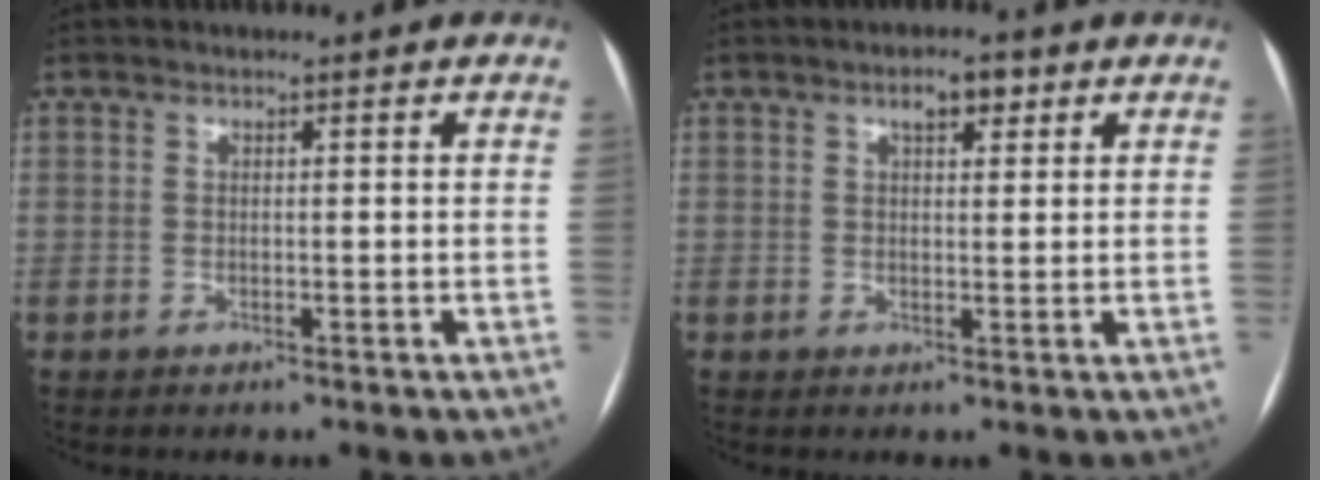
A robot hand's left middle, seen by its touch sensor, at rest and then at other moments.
{"total": 3.1, "force": [1.7, 1.4, 2.2], "torque": [-0.037, 0.009, 0.027]}